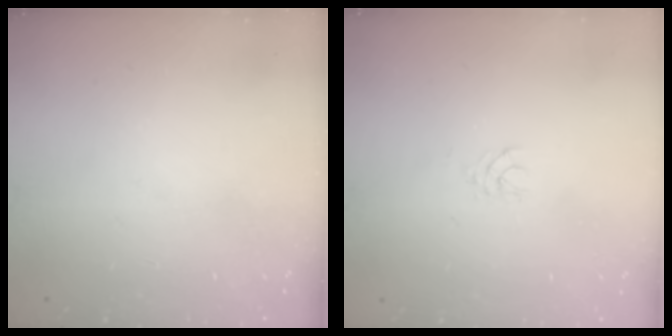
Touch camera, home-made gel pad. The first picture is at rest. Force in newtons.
{"total": 2.5, "press": 2.4, "slide": 0.4}